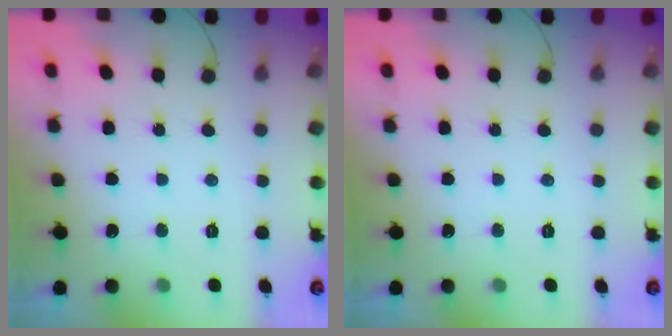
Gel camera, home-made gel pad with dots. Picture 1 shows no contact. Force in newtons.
{"total": 0.0}